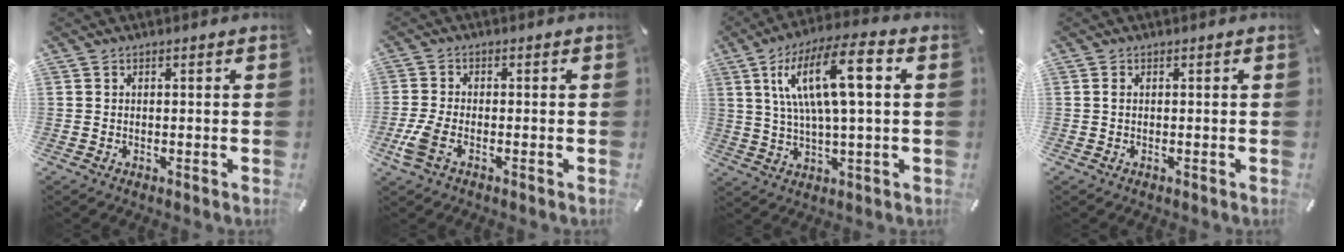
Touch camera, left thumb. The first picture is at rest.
{"total": 4.9, "force": [-2.1, 2.1, 3.9], "torque": [-0.103, -0.009, -0.044]}
{"total": 16.0, "force": [4.7, 4.7, 14.6], "torque": [-0.293, 0.010, 0.073]}
{"total": 0.8, "force": [0.0, 0.3, 0.7], "torque": [-0.014, 0.003, -0.001]}